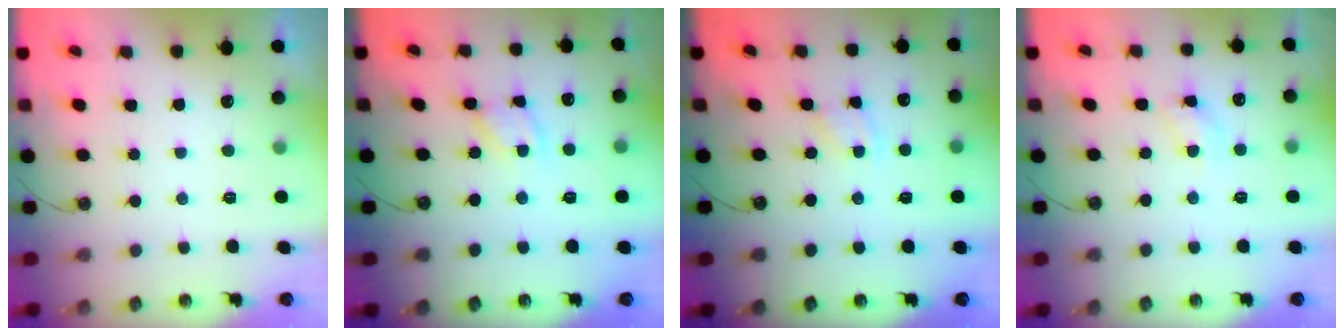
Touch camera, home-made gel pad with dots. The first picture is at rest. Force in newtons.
{"total": 5.2, "press": 5.2, "slide": 0.5}
{"total": 2.6, "press": 2.6, "slide": 0.4}
{"total": 5.7, "press": 5.7, "slide": 0.4}